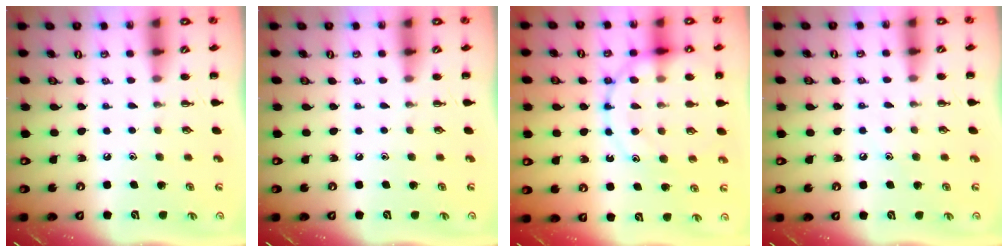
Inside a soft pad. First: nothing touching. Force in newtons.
{"total": 0.0}
{"total": 17.1, "press": 16.9, "slide": 2.2}
{"total": 6.3, "press": 6.0, "slide": 1.8}